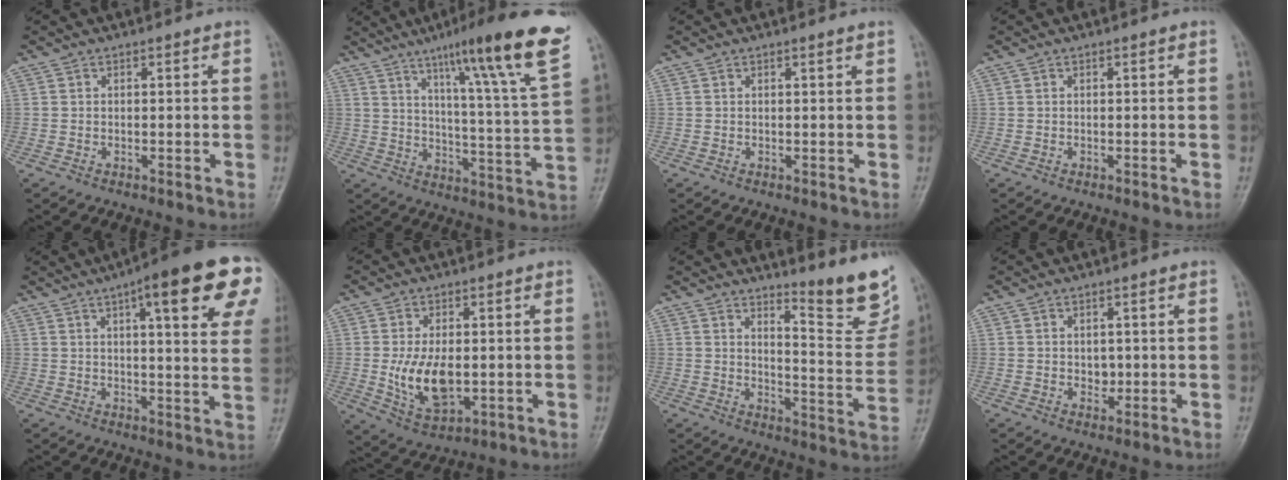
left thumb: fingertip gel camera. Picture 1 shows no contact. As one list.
[{"total": 21.3, "force": [13.1, 1.4, 16.7], "torque": [-0.223, -0.049, 0.186]}, {"total": 0.7, "force": [0.5, -0.1, 0.4], "torque": [-0.014, -0.004, 0.011]}, {"total": 0.0}, {"total": 21.0, "force": [9.7, 4.8, 18.0], "torque": [-0.223, -0.015, 0.117]}, {"total": 10.1, "force": [-0.6, 5.8, 8.2], "torque": [-0.141, -0.012, 0.001]}, {"total": 14.0, "force": [10.8, 2.7, 8.5], "torque": [-0.078, -0.099, 0.145]}, {"total": 2.1, "force": [0.2, 1.7, 1.2], "torque": [-0.007, -0.001, 0.006]}]